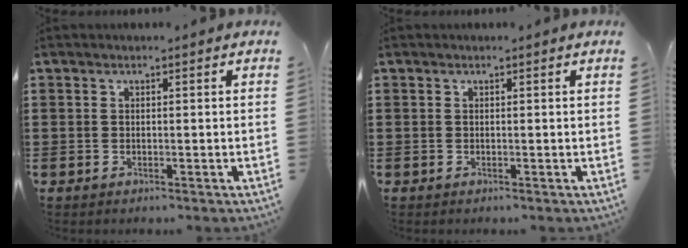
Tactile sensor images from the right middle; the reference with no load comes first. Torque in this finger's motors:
{"motor_torque": [-0.09, -0.12, -0.01, -0.01]}